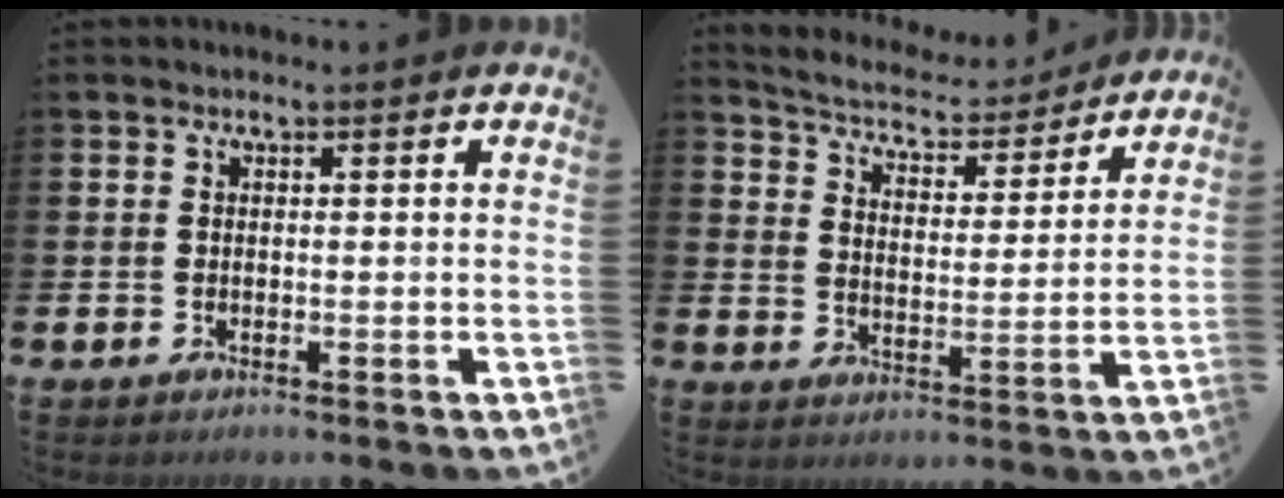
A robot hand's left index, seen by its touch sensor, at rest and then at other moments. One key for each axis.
{"total": 5.6, "fx": 5.5, "fy": 1.1, "fz": 0.7, "tx": -0.049, "ty": -0.047, "tz": 0.092}